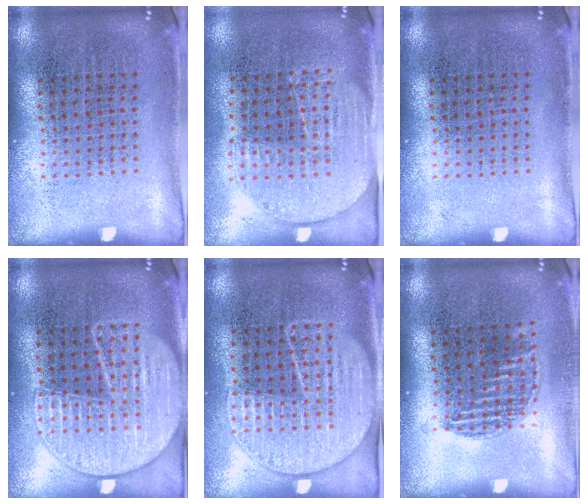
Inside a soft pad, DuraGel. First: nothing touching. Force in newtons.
{"total": 1.4, "press": 1.2, "slide": 0.7}
{"total": 0.0}
{"total": 2.0, "press": 2.0, "slide": 0.2}
{"total": 1.8, "press": 1.6, "slide": 0.8}
{"total": 0.9, "press": 0.7, "slide": 0.5}